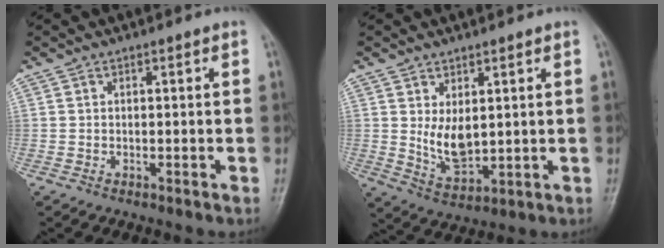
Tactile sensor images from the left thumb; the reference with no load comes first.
{"total": 6.7, "force": [1.5, 3.7, 5.4], "torque": [-0.083, -0.025, 0.041]}